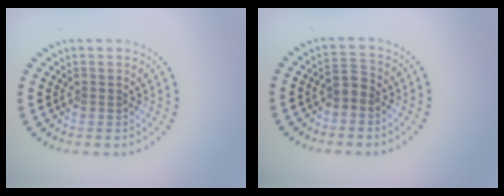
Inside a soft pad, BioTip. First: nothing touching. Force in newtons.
{"total": 1.7, "press": 1.6, "slide": 0.6}